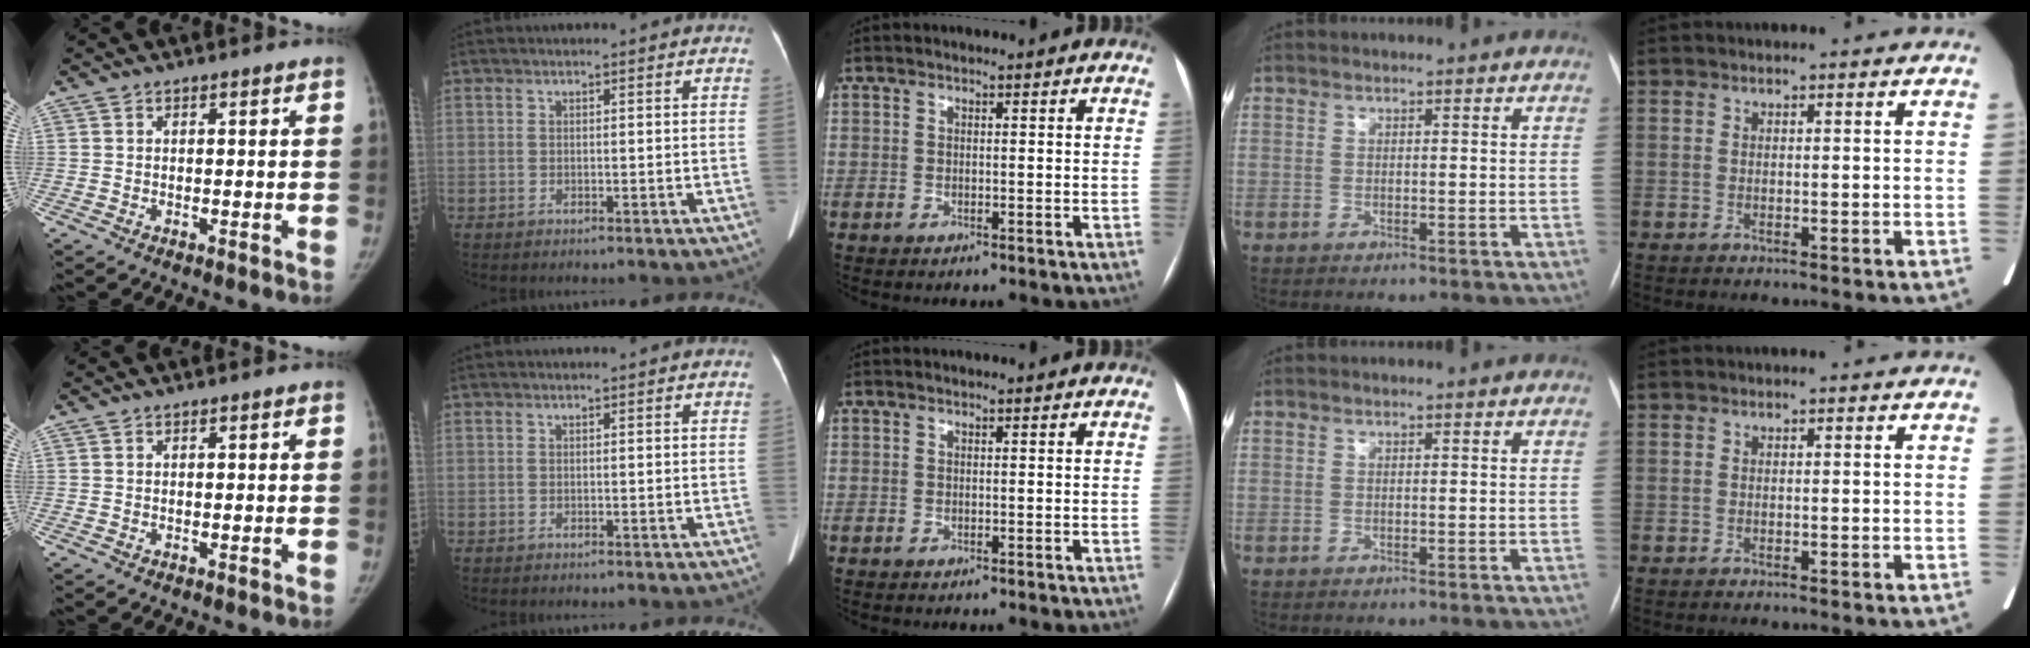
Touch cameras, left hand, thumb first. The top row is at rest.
{}